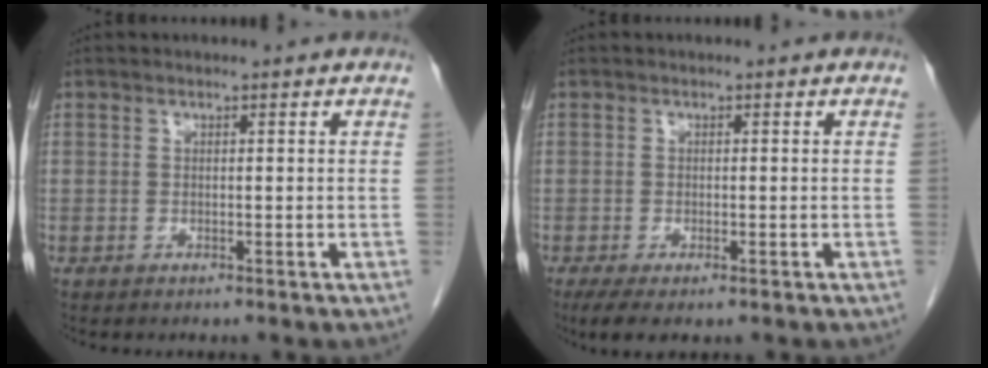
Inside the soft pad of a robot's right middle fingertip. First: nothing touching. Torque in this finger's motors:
{"motor_torque": [0.69, -0.49, 0.05, 0.05]}